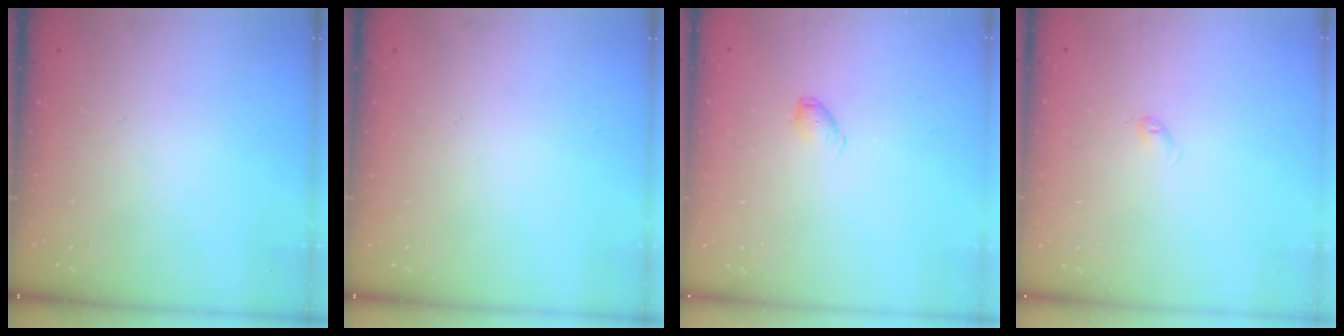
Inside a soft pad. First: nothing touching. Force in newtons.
{"total": 0.0}
{"total": 4.0, "press": 3.9, "slide": 0.7}
{"total": 2.7, "press": 2.6, "slide": 0.4}